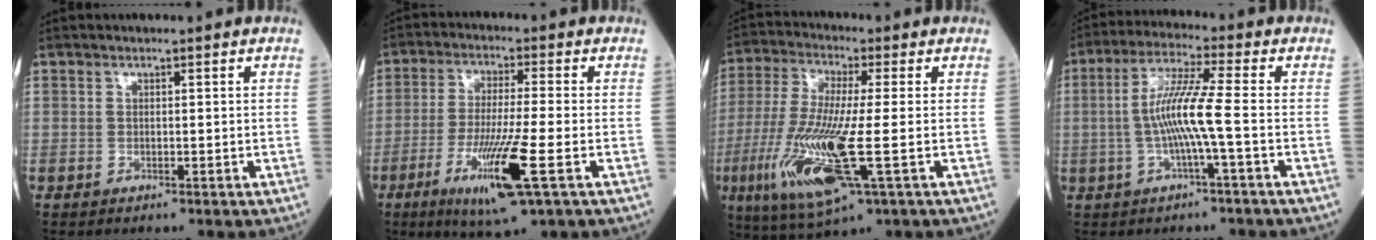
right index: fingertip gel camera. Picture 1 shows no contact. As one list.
[{"total": 11.7, "force": [-4.6, 0.0, 10.8], "torque": [-0.211, -0.030, -0.082]}, {"total": 16.1, "force": [-4.1, 1.9, 15.5], "torque": [-0.338, -0.033, -0.072]}, {"total": 8.1, "force": [-1.2, -0.7, 8.0], "torque": [-0.159, 0.010, -0.026]}]